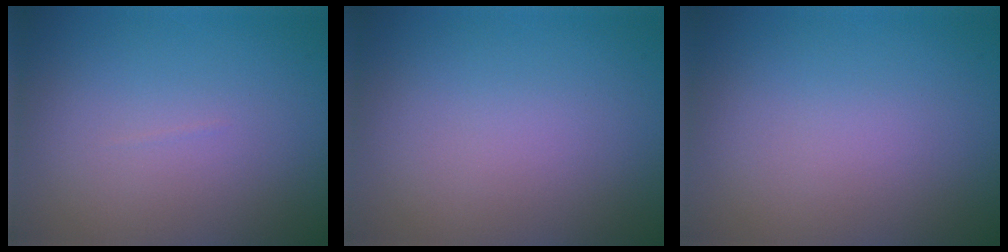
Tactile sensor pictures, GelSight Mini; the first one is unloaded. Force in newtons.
{"total": 0.0}
{"total": 0.0}